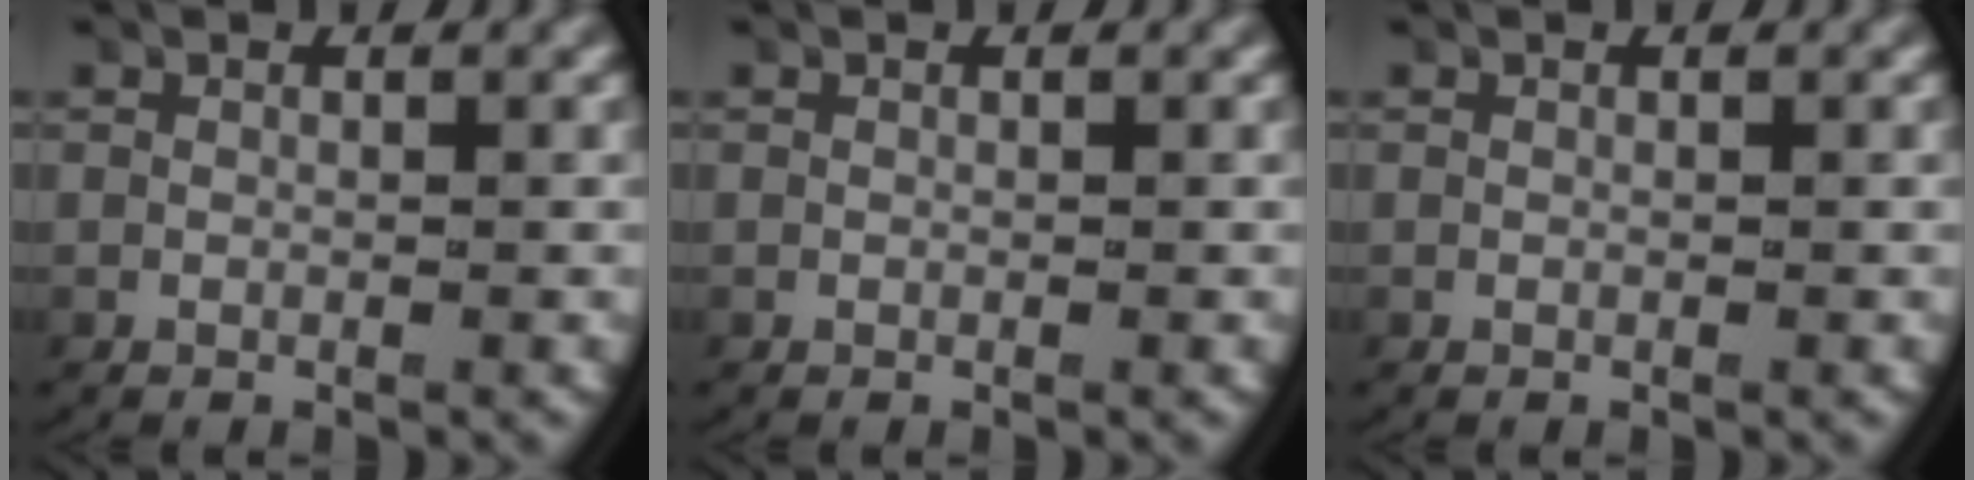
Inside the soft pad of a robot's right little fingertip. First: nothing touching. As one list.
[{"total": 0.0}, {"total": 0.0}]